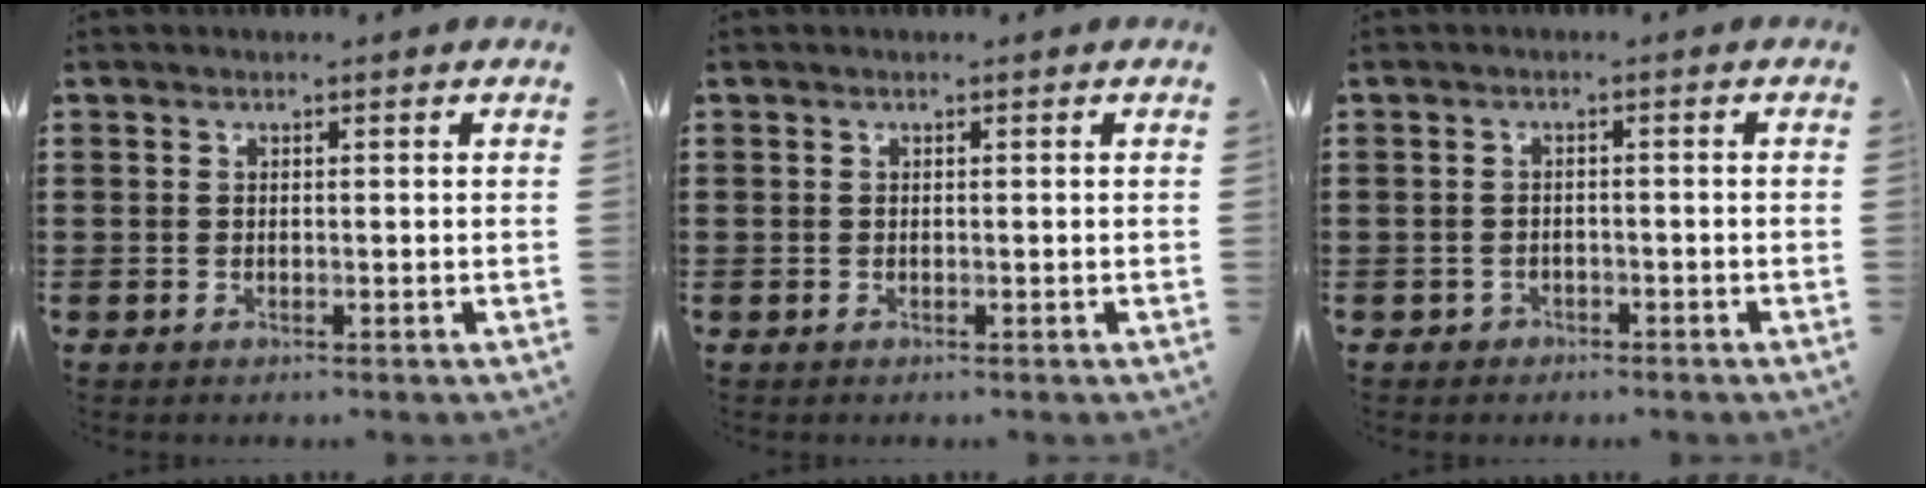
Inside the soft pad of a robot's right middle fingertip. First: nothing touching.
{"total": 0.0}
{"total": 1.4, "force": [-1.2, 0.8, 0.0], "torque": [-0.005, 0.003, -0.028]}